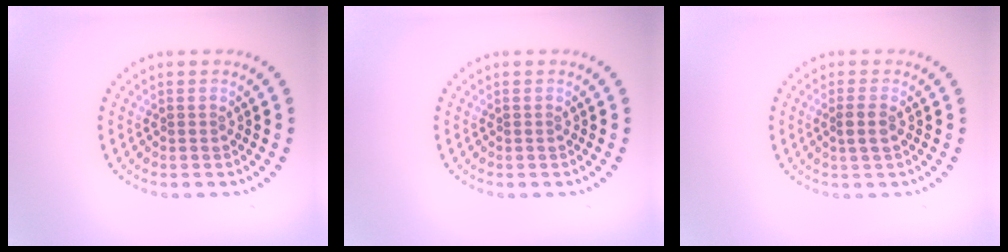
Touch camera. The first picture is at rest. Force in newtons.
{"total": 0.0}
{"total": 1.6, "press": 1.3, "slide": 0.9}